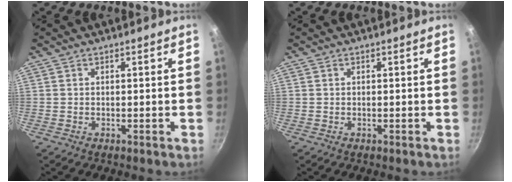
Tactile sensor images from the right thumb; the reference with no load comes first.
{"total": 0.0}